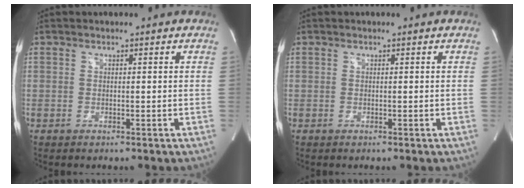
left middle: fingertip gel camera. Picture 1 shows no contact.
{"total": 0.0}